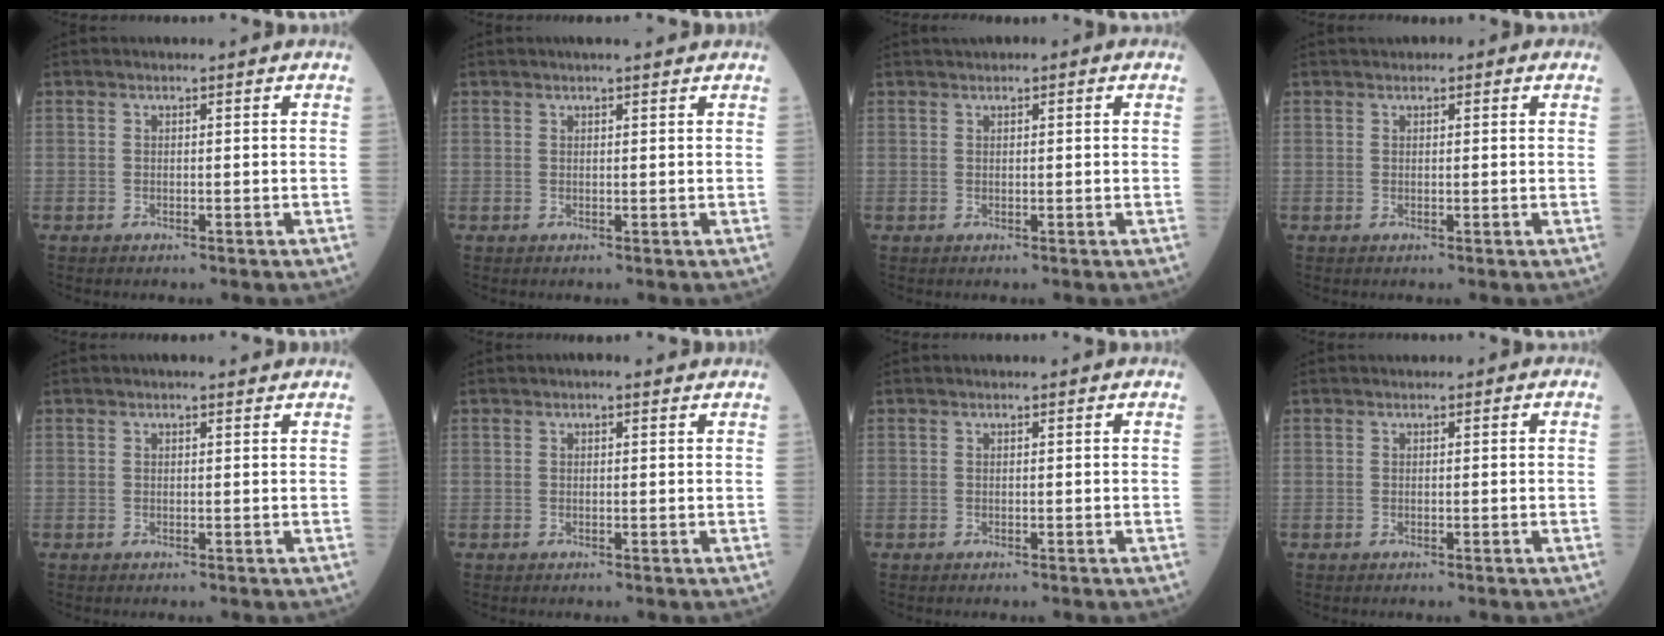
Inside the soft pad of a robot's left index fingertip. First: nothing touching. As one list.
[{"total": 2.8, "force": [2.4, 0.2, 1.4], "torque": [-0.020, 0.016, 0.031]}, {"total": 1.7, "force": [1.0, 0.5, 1.2], "torque": [-0.024, 0.021, 0.016]}, {"total": 1.7, "force": [1.1, 0.9, 1.0], "torque": [-0.016, 0.016, 0.013]}, {"total": 1.5, "force": [1.3, 0.4, 0.8], "torque": [-0.013, 0.014, 0.018]}, {"total": 1.2, "force": [0.9, 0.4, 0.7], "torque": [-0.014, 0.015, 0.012]}, {"total": 0.0}, {"total": 0.0}]